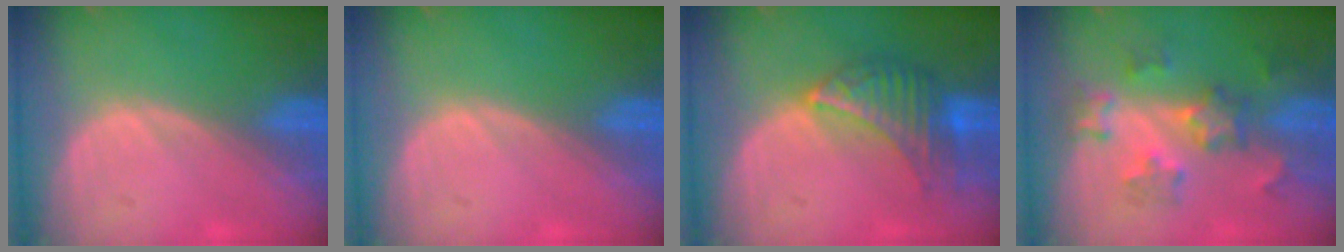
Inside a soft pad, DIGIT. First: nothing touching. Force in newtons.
{"total": 0.0}
{"total": 6.8, "press": 6.7, "slide": 1.4}
{"total": 6.5, "press": 6.4, "slide": 1.3}